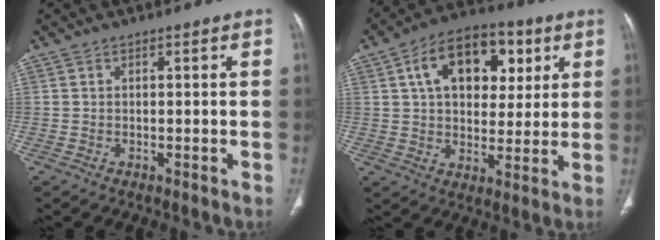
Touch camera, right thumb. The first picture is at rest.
{"total": 16.5, "force": [5.8, 10.6, 11.3], "torque": [-0.138, 0.002, 0.089]}